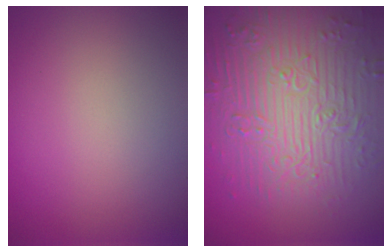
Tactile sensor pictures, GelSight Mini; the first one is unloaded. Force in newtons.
{"total": 9.2, "press": 6.8, "slide": 6.2}